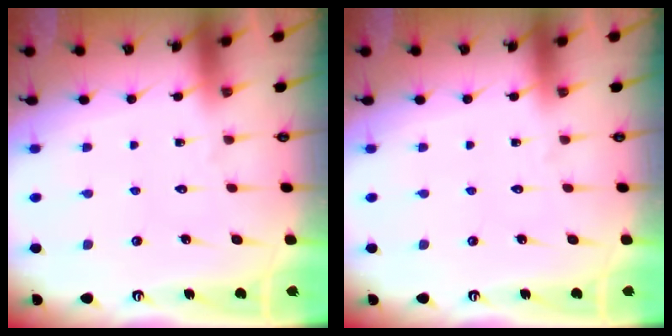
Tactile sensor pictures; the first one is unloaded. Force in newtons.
{"total": 0.0}